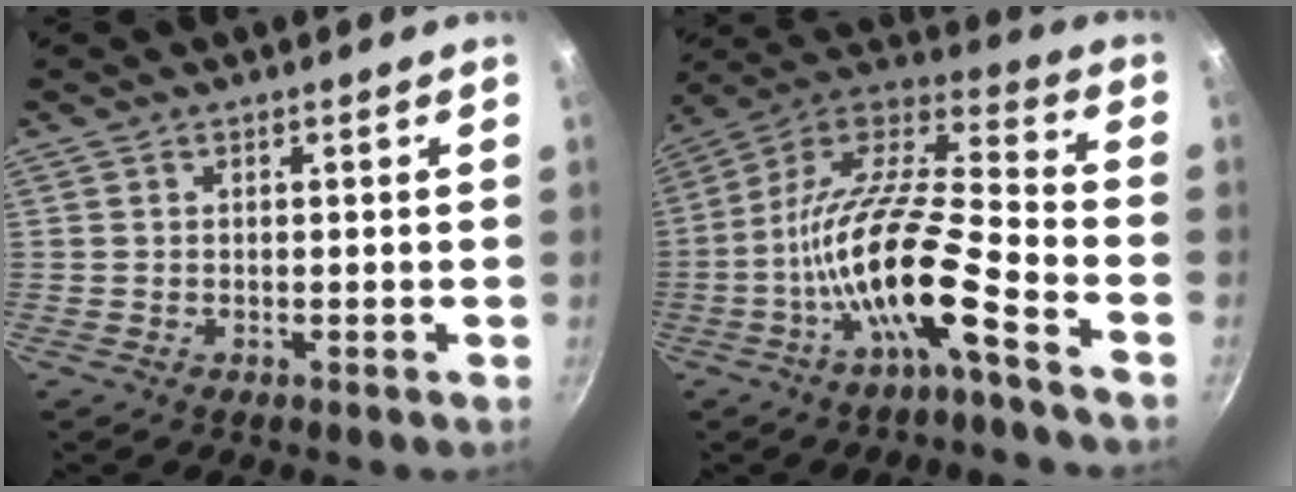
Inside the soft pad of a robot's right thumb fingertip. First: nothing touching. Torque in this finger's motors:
{"motor_torque": [3.20, 1.81, 1.81, -0.96, 0.62]}